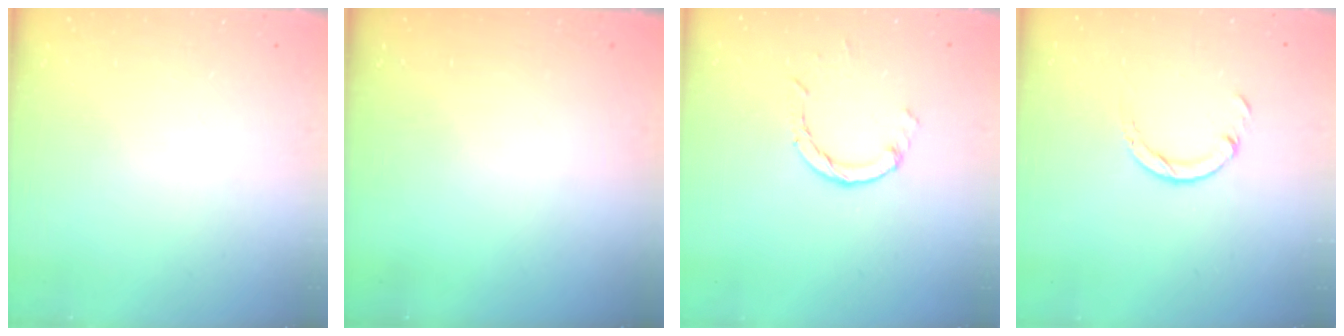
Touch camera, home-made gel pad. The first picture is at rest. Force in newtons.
{"total": 0.0}
{"total": 1.4, "press": 1.4, "slide": 0.2}
{"total": 4.6, "press": 4.6, "slide": 0.3}